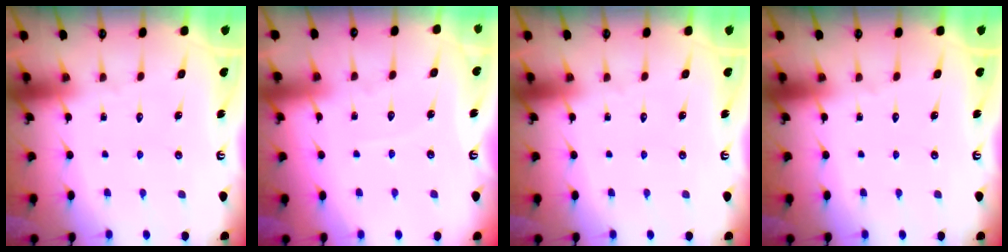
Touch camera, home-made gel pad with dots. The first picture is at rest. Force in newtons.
{"total": 2.4, "press": 2.4, "slide": 0.4}
{"total": 0.0}
{"total": 0.0}